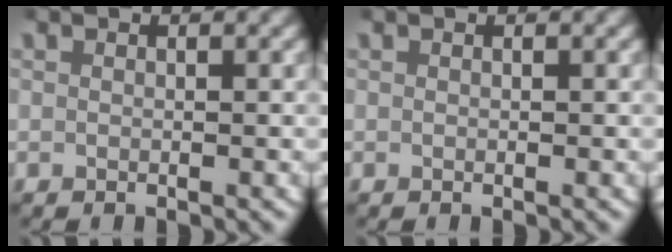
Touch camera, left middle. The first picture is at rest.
{"total": 0.0}